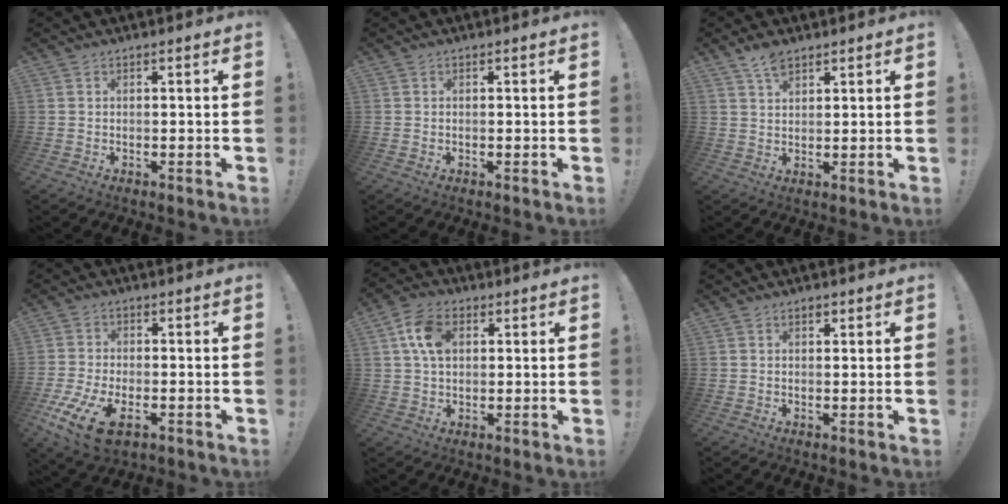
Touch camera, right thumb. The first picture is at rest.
{"total": 0.0}
{"total": 4.5, "force": [3.2, 2.0, 2.4], "torque": [-0.045, -0.013, 0.059]}
{"total": 11.6, "force": [-5.4, 5.5, 8.6], "torque": [-0.185, 0.012, -0.094]}
{"total": 9.8, "force": [2.5, 6.8, 6.6], "torque": [-0.132, 0.012, 0.050]}
{"total": 1.1, "force": [0.7, 0.7, 0.5], "torque": [-0.007, -0.001, 0.013]}